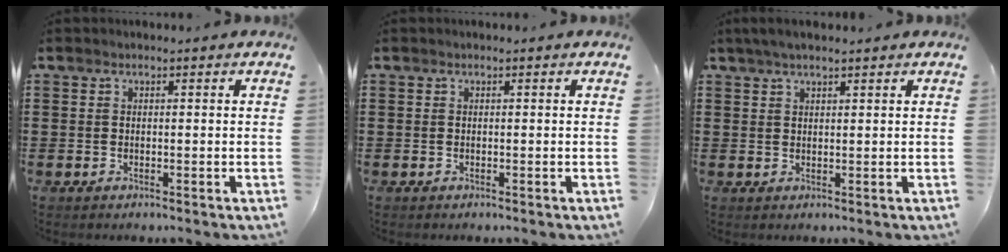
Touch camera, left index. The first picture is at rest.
{"total": 0.0}
{"total": 2.1, "force": [1.6, 0.3, 1.3], "torque": [-0.028, 0.003, 0.030]}